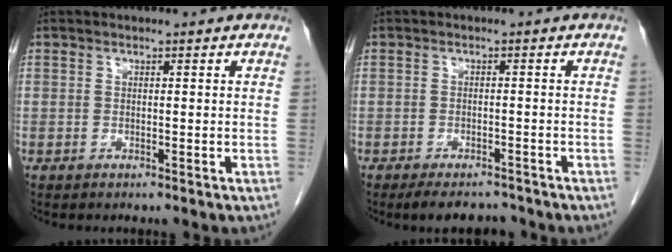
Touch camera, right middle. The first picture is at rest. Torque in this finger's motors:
{"motor_torque": [0.54, -0.35, 0.06, 0.03]}